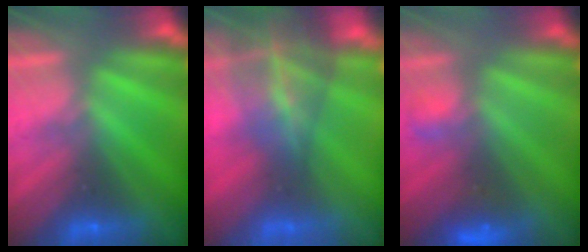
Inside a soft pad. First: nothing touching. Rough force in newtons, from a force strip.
{"total": 7.6}
{"total": 2.6}